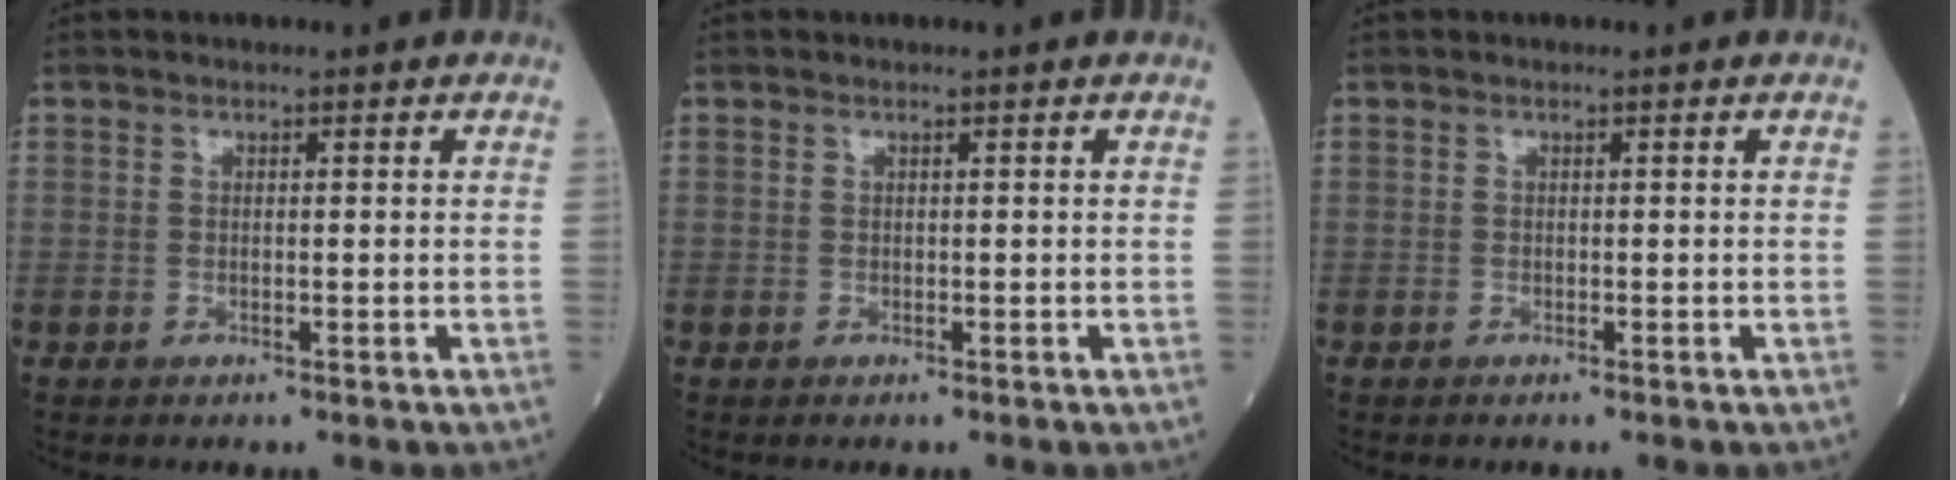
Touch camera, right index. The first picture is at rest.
{"total": 0.0}
{"total": 0.0}